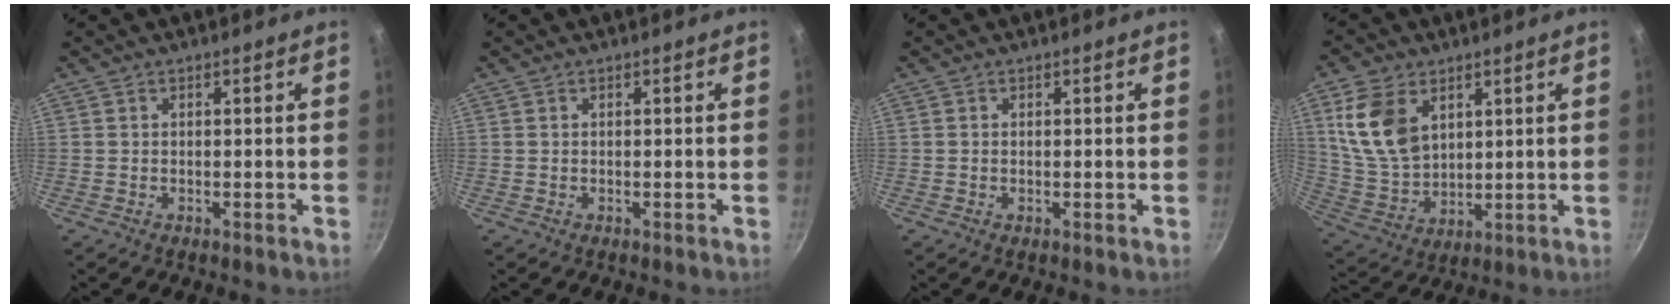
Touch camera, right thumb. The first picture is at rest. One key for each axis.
{"total": 0.0}
{"total": 0.0}
{"total": 13.1, "fx": 4.9, "fy": 8.7, "fz": 8.5, "tx": -0.144, "ty": -0.025, "tz": 0.114}